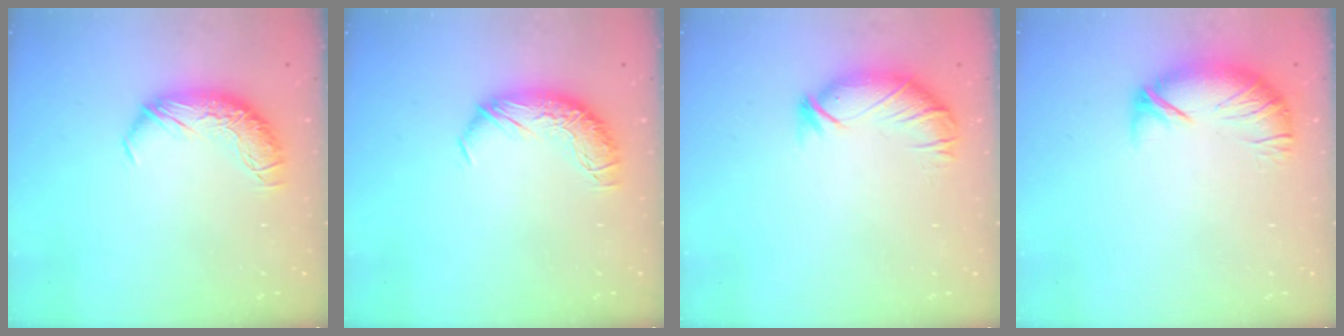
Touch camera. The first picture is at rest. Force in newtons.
{"total": 0.0}
{"total": 2.8, "press": 2.6, "slide": 0.9}
{"total": 4.4, "press": 3.8, "slide": 2.2}